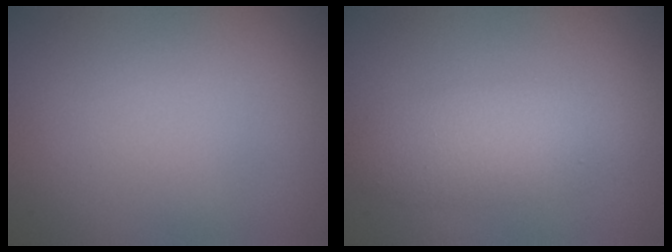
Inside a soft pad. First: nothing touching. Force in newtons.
{"total": 3.8, "press": 3.8, "slide": 0.1}